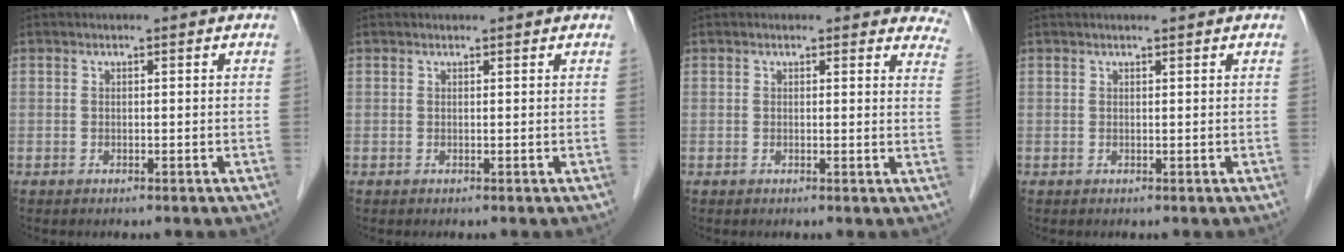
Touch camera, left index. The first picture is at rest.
{"total": 1.2, "force": [1.1, 0.5, 0.2], "torque": [0.005, 0.009, 0.016]}
{"total": 9.9, "force": [9.2, 3.3, 1.5], "torque": [0.032, -0.019, 0.070]}
{"total": 1.9, "force": [1.6, 0.4, 1.0], "torque": [-0.005, 0.011, 0.024]}